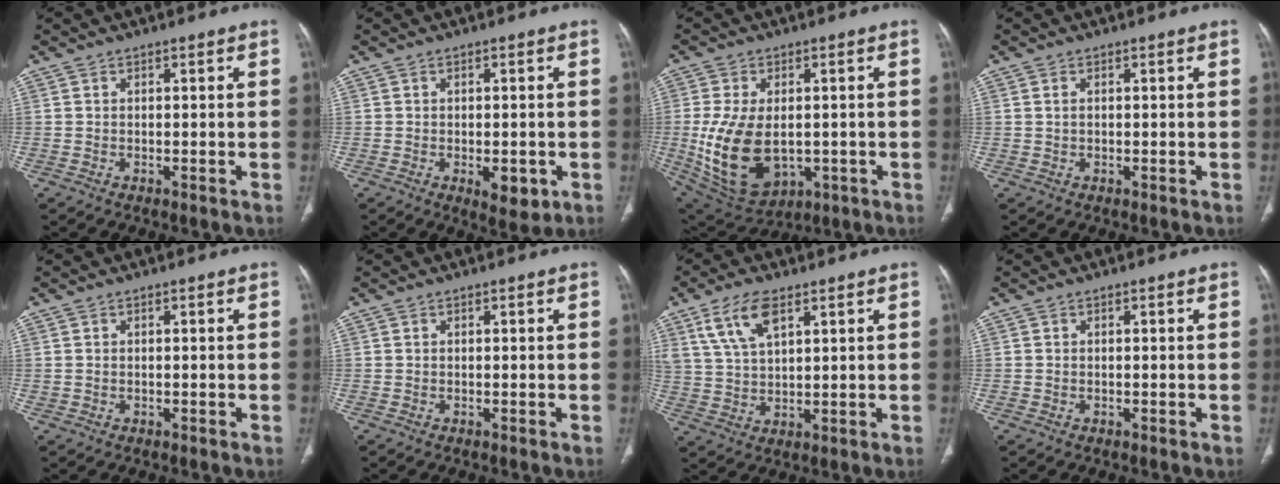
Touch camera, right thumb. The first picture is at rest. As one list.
[{"total": 5.3, "force": [-1.6, 2.6, 4.3], "torque": [-0.048, -0.004, -0.011]}, {"total": 16.4, "force": [-1.9, 10.2, 12.7], "torque": [-0.239, -0.011, -0.002]}, {"total": 0.7, "force": [0.2, 0.5, 0.5], "torque": [-0.015, 0.003, 0.006]}, {"total": 0.0}, {"total": 0.0}, {"total": 8.8, "force": [4.7, 3.9, 6.3], "torque": [-0.124, -0.013, 0.100]}, {"total": 0.0}]